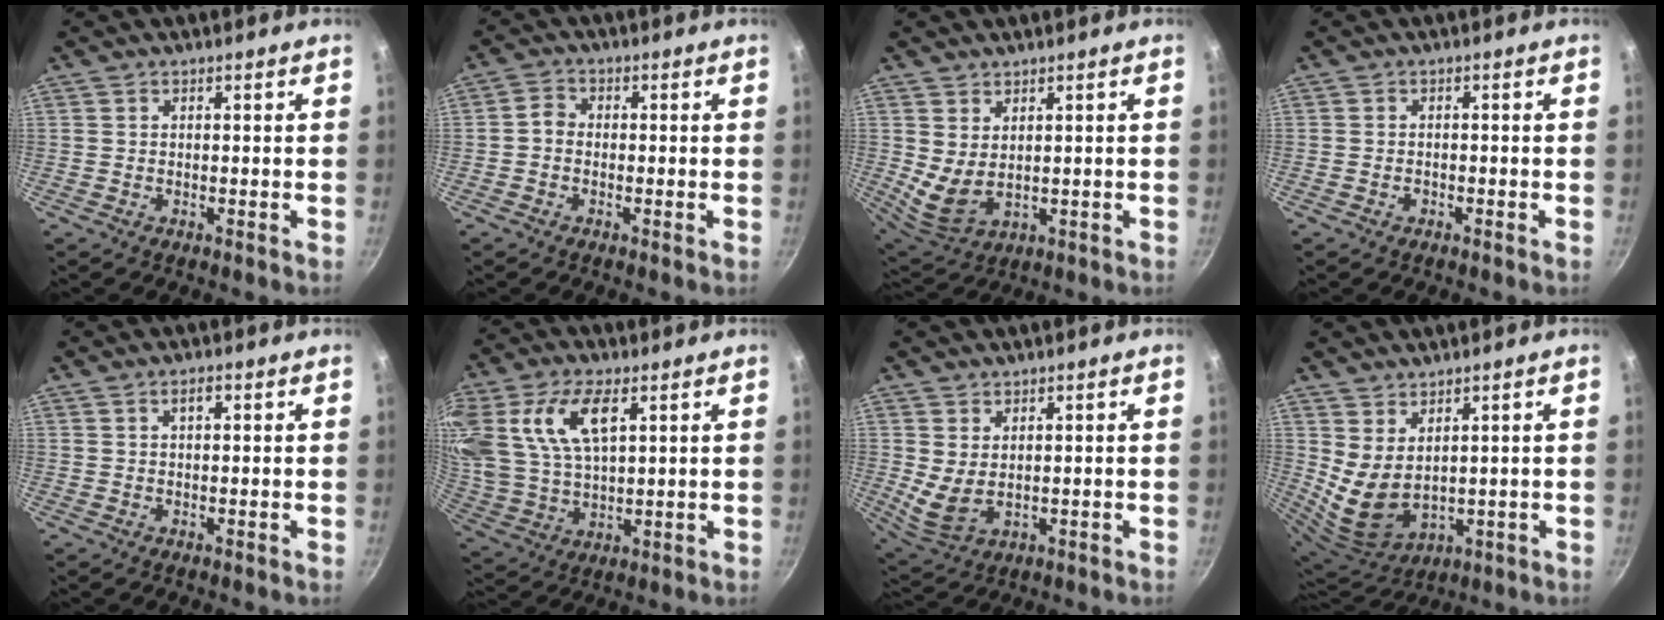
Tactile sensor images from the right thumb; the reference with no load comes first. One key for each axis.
{"total": 2.5, "fx": -0.8, "fy": 2.0, "fz": 1.2, "tx": -0.022, "ty": 0.015, "tz": -0.024}
{"total": 6.2, "fx": 1.6, "fy": 3.9, "fz": 4.6, "tx": -0.079, "ty": -0.032, "tz": 0.046}
{"total": 0.9, "fx": -0.7, "fy": 0.6, "fz": 0.3, "tx": -0.010, "ty": 0.010, "tz": -0.013}
{"total": 1.6, "fx": 0.6, "fy": 0.7, "fz": 1.3, "tx": -0.022, "ty": 0.007, "tz": 0.011}
{"total": 17.0, "fx": 6.4, "fy": 9.1, "fz": 12.8, "tx": -0.260, "ty": -0.004, "tz": 0.132}
{"total": 5.6, "fx": 1.2, "fy": 3.5, "fz": 4.2, "tx": -0.076, "ty": -0.025, "tz": 0.037}
{"total": 8.2, "fx": 2.8, "fy": 5.1, "fz": 5.8, "tx": -0.096, "ty": -0.042, "tz": 0.076}